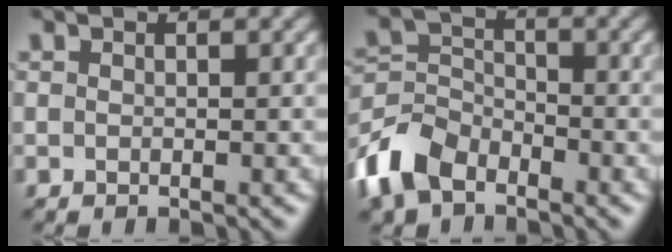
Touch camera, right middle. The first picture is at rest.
{"total": 6.2, "force": [-4.2, 3.6, 2.8], "torque": [-0.066, 0.000, -0.098]}